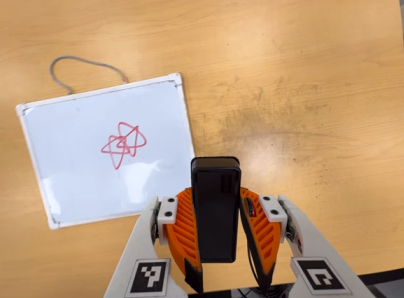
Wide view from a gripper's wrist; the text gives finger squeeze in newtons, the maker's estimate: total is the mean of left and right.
{"total": 4.9, "left": 3.5, "right": 6.2}